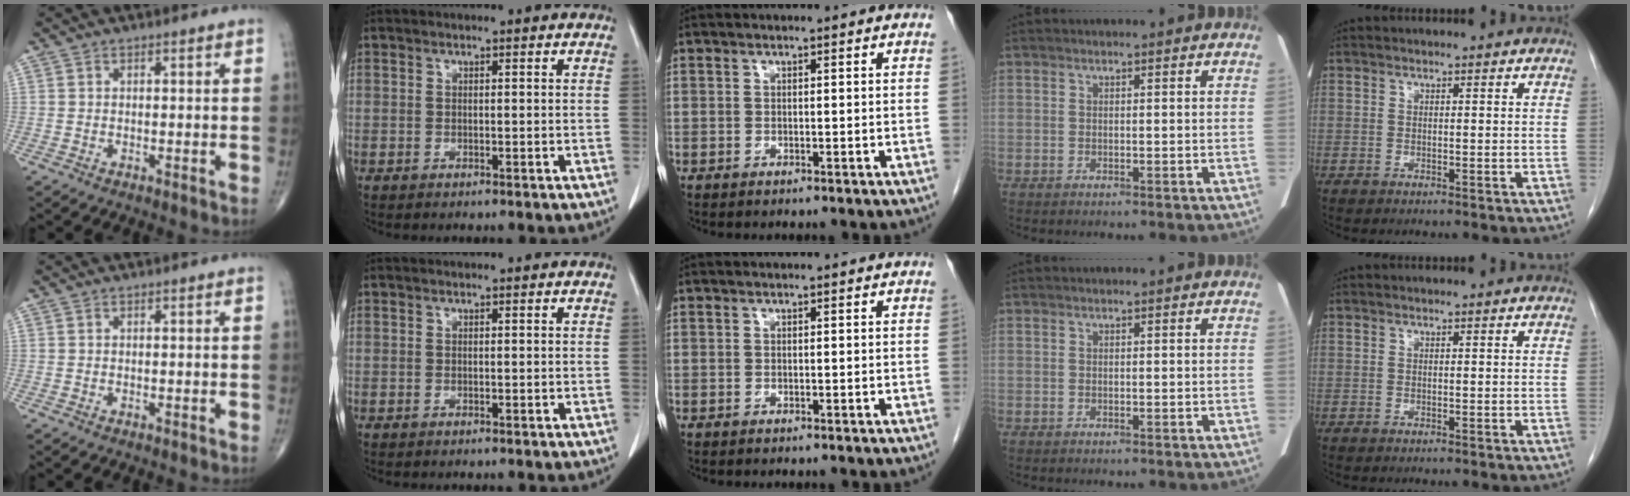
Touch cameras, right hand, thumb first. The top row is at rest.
{}